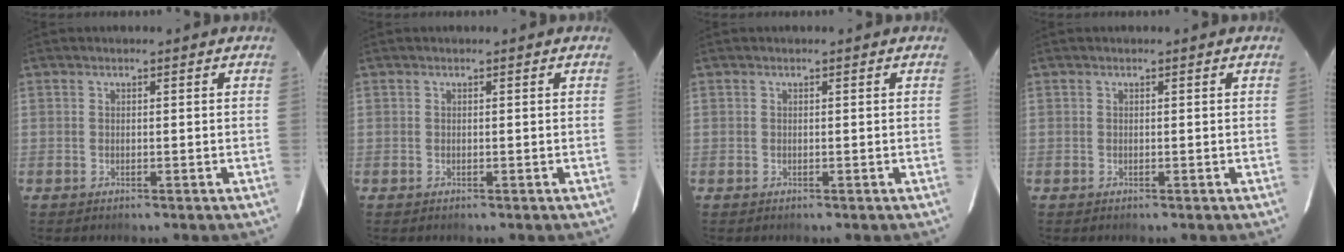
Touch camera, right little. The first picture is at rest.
{"total": 0.0}
{"total": 0.0}
{"total": 0.0}